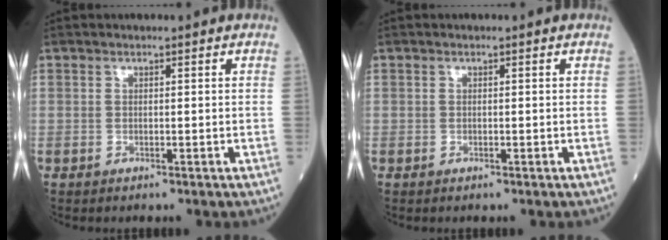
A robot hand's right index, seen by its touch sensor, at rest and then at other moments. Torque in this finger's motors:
{"motor_torque": [0.11, 0.04, 0.06, -0.01]}